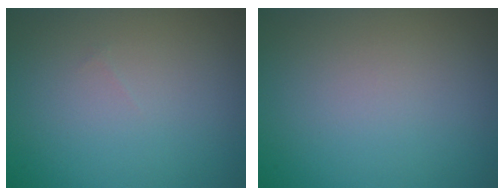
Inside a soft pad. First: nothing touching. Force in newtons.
{"total": 0.0}